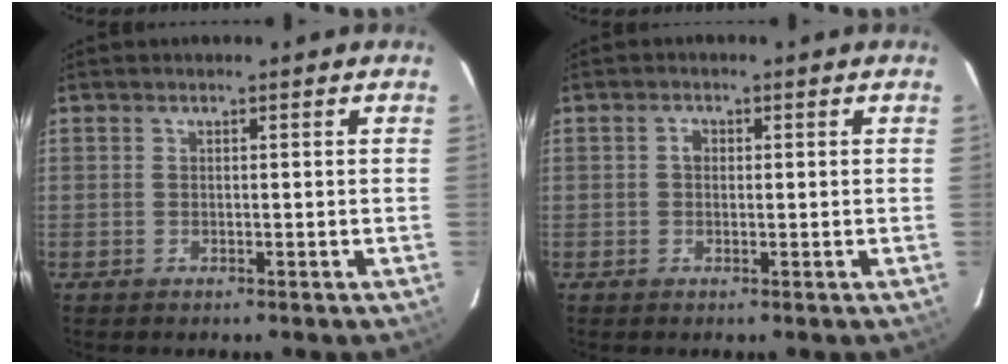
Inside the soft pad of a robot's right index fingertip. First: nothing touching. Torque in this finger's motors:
{"motor_torque": [0.12, -0.06, 0.05, 0.03]}